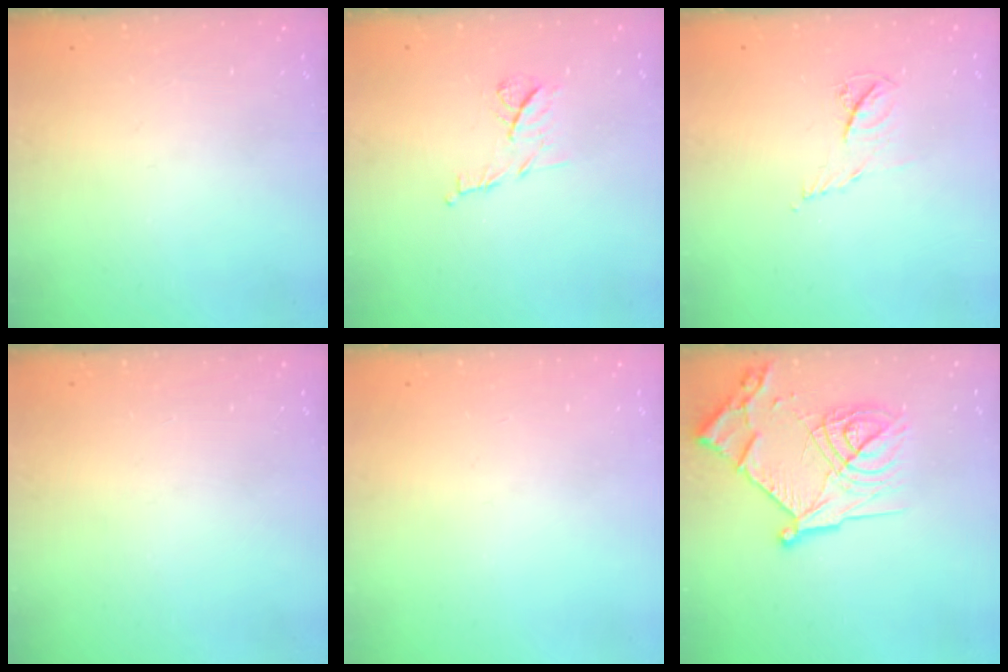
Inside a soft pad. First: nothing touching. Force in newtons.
{"total": 7.1, "press": 7.0, "slide": 1.0}
{"total": 4.4, "press": 4.3, "slide": 0.6}
{"total": 0.0}
{"total": 0.0}
{"total": 20.3, "press": 20.2, "slide": 1.9}